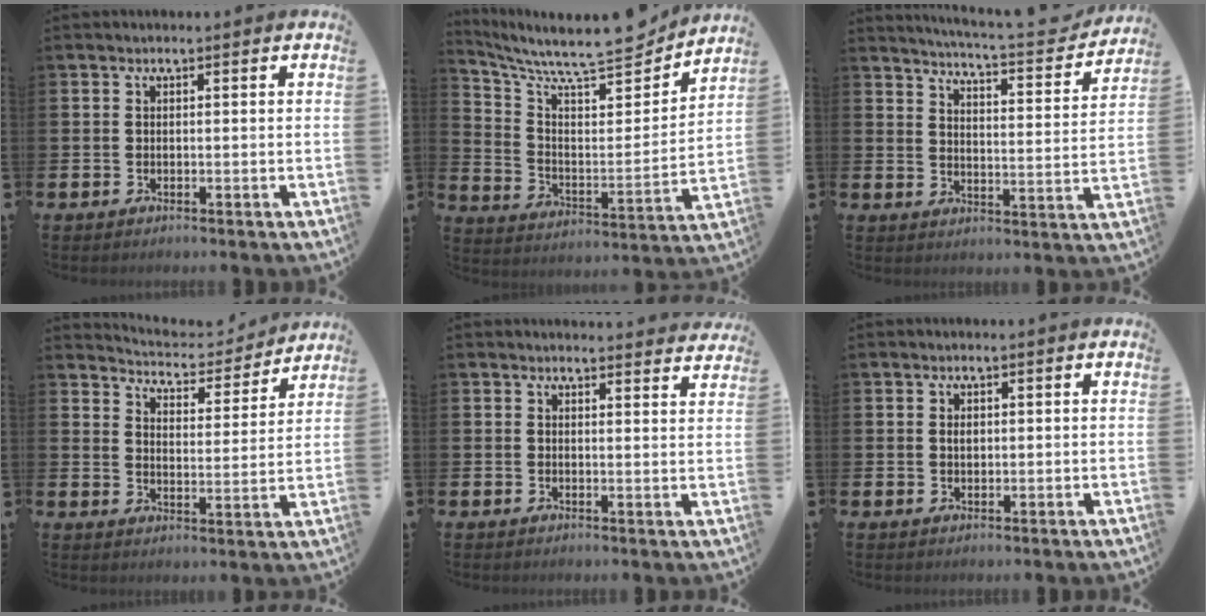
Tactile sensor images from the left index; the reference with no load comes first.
{"total": 9.9, "force": [8.9, 1.8, 3.9], "torque": [-0.106, -0.076, 0.148]}
{"total": 5.3, "force": [5.1, 0.0, 1.2], "torque": [-0.037, -0.048, 0.079]}
{"total": 5.2, "force": [5.0, 1.1, 0.2], "torque": [-0.030, -0.042, 0.084]}
{"total": 2.6, "force": [2.6, 0.2, -0.1], "torque": [0.009, -0.019, 0.045]}
{"total": 0.9, "force": [0.4, 0.6, 0.6], "torque": [-0.004, 0.001, 0.006]}